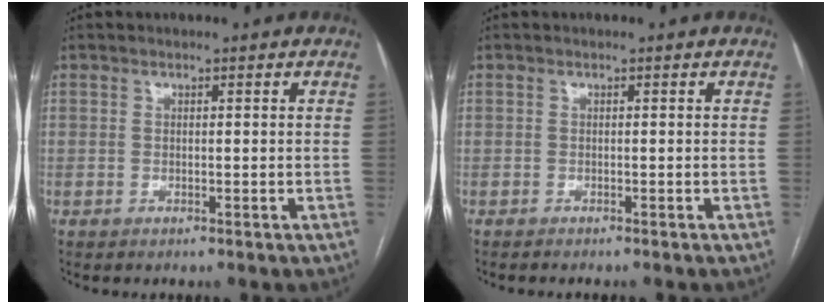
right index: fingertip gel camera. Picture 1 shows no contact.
{"total": 2.5, "force": [-2.3, 0.1, 1.2], "torque": [-0.015, -0.002, -0.027]}